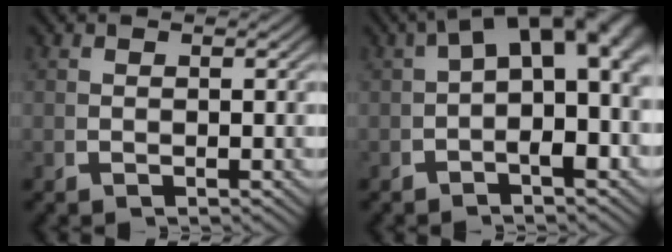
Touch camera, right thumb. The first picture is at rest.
{"total": 8.5, "force": [1.9, 4.0, 7.2], "torque": [-0.083, 0.013, 0.023]}